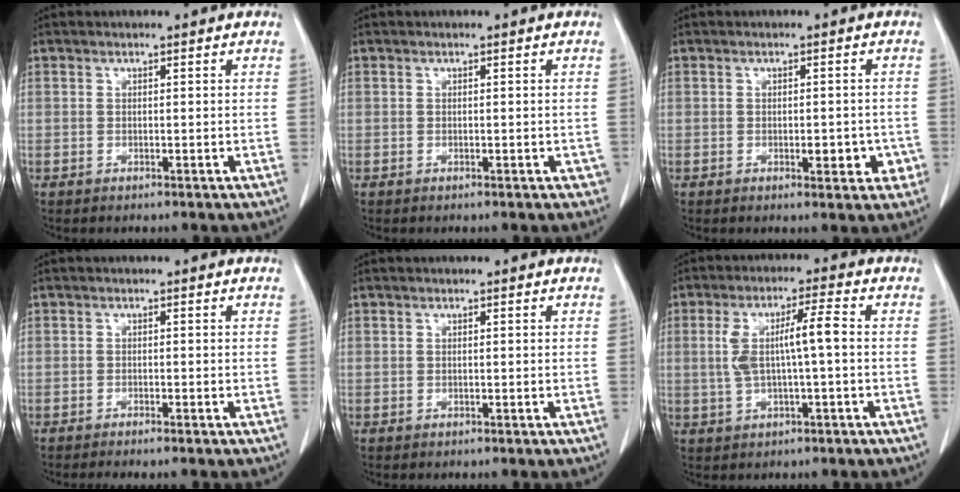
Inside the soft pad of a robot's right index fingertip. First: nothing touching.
{"total": 0.7, "force": [-0.3, 0.4, 0.5], "torque": [-0.002, 0.001, -0.004]}
{"total": 3.9, "force": [-1.3, 1.7, 3.3], "torque": [-0.036, 0.001, -0.013]}
{"total": 2.5, "force": [-2.2, -0.1, 1.2], "torque": [-0.013, -0.002, -0.030]}
{"total": 0.0}
{"total": 7.1, "force": [0.2, 1.0, 7.0], "torque": [-0.141, 0.020, 0.005]}